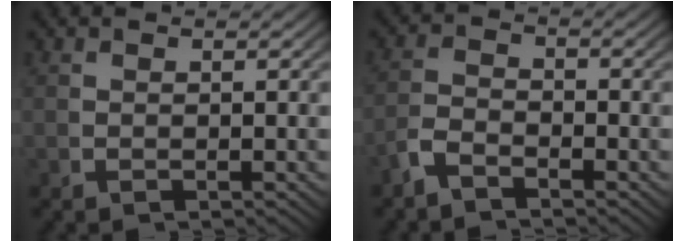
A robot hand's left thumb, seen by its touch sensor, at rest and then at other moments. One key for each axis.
{"total": 2.2, "fx": -1.8, "fy": 0.9, "fz": 0.9, "tx": -0.017, "ty": -0.006, "tz": -0.039}